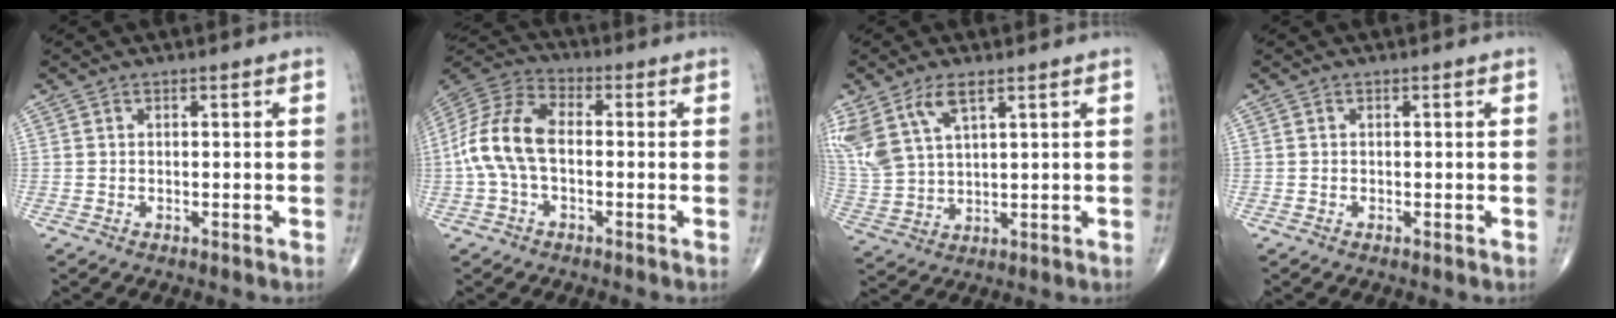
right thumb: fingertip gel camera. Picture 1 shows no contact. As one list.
[{"total": 12.6, "force": [-1.0, 7.3, 10.1], "torque": [-0.214, 0.036, -0.027]}, {"total": 11.8, "force": [6.4, 5.7, 8.2], "torque": [-0.187, -0.012, 0.139]}, {"total": 0.0}]